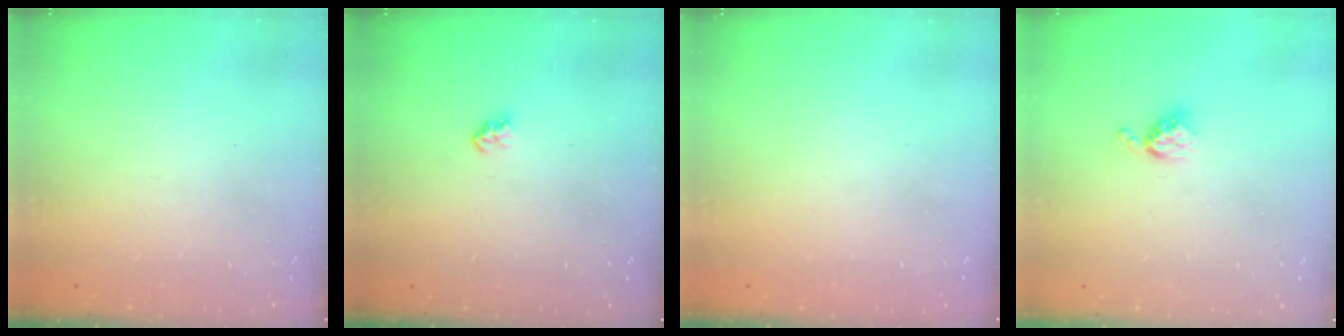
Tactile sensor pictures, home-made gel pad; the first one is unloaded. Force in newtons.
{"total": 2.6, "press": 2.6, "slide": 0.4}
{"total": 0.0}
{"total": 4.2, "press": 4.2, "slide": 0.5}